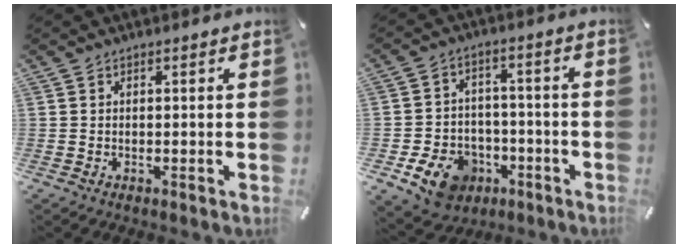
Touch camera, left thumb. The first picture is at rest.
{"total": 10.6, "force": [-5.4, 8.2, 4.1], "torque": [-0.065, 0.041, -0.091]}